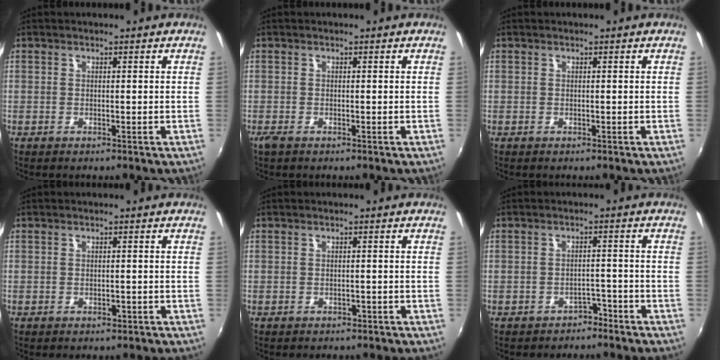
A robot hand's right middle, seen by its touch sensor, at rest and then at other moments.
{"total": 1.1, "force": [-0.8, 0.3, 0.8], "torque": [-0.016, -0.004, -0.016]}
{"total": 0.0}
{"total": 2.3, "force": [-1.9, 1.1, 0.6], "torque": [-0.013, -0.005, -0.021]}
{"total": 3.6, "force": [-3.1, 1.5, 1.0], "torque": [-0.017, -0.008, -0.036]}
{"total": 4.9, "force": [-4.1, 2.6, 0.8], "torque": [-0.019, 0.015, -0.044]}